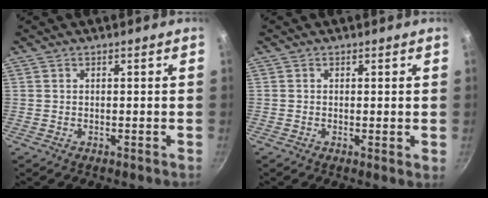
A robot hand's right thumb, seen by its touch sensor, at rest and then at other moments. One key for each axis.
{"total": 1.1, "fx": 0.1, "fy": 0.3, "fz": 1.1, "tx": -0.016, "ty": -0.006, "tz": -0.002}